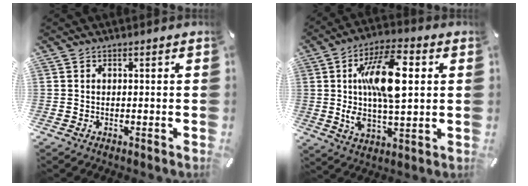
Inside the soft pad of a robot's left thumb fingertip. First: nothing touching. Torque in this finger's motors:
{"motor_torque": [2.74, 2.27, 2.27, -0.50, 0.32]}